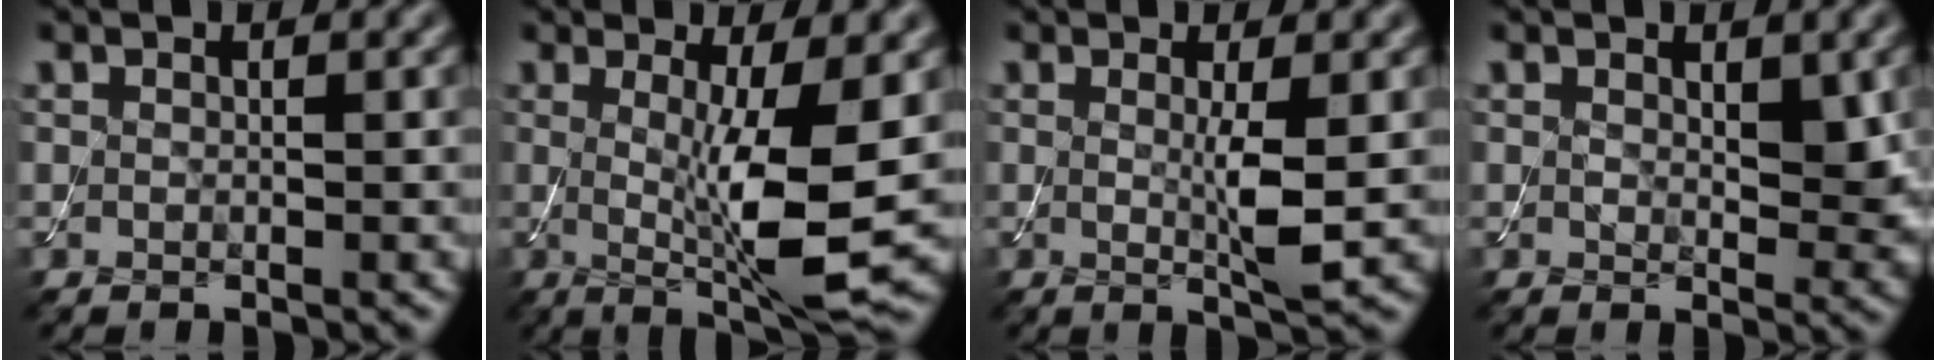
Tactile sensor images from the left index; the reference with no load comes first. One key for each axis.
{"total": 7.4, "fx": -0.2, "fy": 1.3, "fz": 7.3, "tx": -0.122, "ty": -0.019, "tz": 0.004}
{"total": 2.9, "fx": 0.2, "fy": 0.2, "fz": 2.9, "tx": -0.054, "ty": -0.010, "tz": 0.004}
{"total": 2.9, "fx": 0.8, "fy": 1.5, "fz": 2.3, "tx": -0.036, "ty": -0.009, "tz": 0.017}